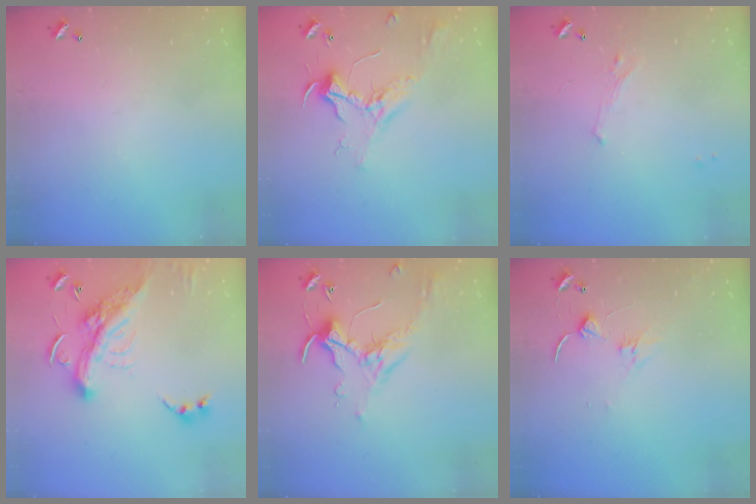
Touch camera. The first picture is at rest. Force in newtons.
{"total": 2.5, "press": 2.3, "slide": 0.8}
{"total": 1.4, "press": 1.3, "slide": 0.6}
{"total": 6.7, "press": 6.7, "slide": 1.0}
{"total": 0.7, "press": 0.6, "slide": 0.4}
{"total": 0.6, "press": 0.5, "slide": 0.3}